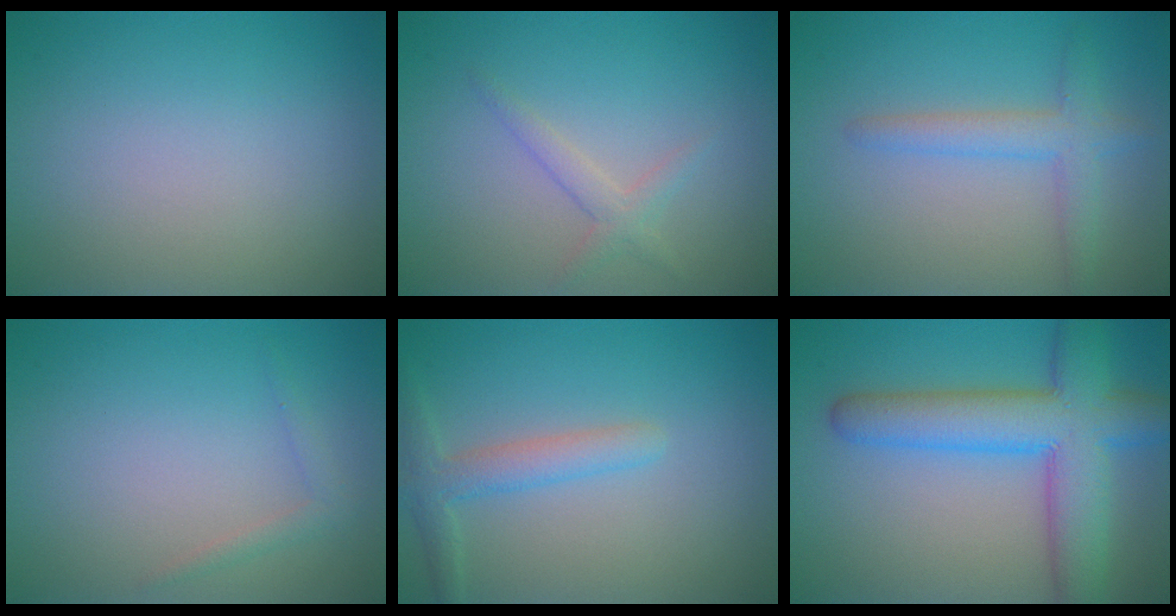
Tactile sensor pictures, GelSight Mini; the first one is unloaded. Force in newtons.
{"total": 1.6, "press": 1.6, "slide": 0.1}
{"total": 2.8, "press": 2.8, "slide": 0.2}
{"total": 1.1, "press": 1.1, "slide": 0.1}
{"total": 2.6, "press": 2.6, "slide": 0.2}
{"total": 8.4, "press": 8.4, "slide": 0.4}